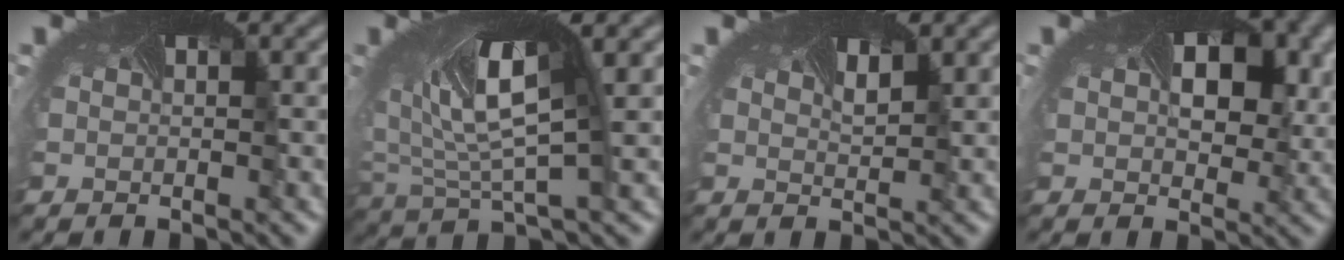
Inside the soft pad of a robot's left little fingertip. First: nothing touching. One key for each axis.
{"total": 6.1, "fx": 1.5, "fy": 2.6, "fz": 5.4, "tx": -0.123, "ty": -0.002, "tz": 0.021}
{"total": 1.6, "fx": 0.9, "fy": 0.7, "fz": 1.0, "tx": -0.019, "ty": 0.000, "tz": 0.011}
{"total": 6.0, "fx": 1.2, "fy": 3.8, "fz": 4.4, "tx": -0.072, "ty": -0.001, "tz": 0.017}